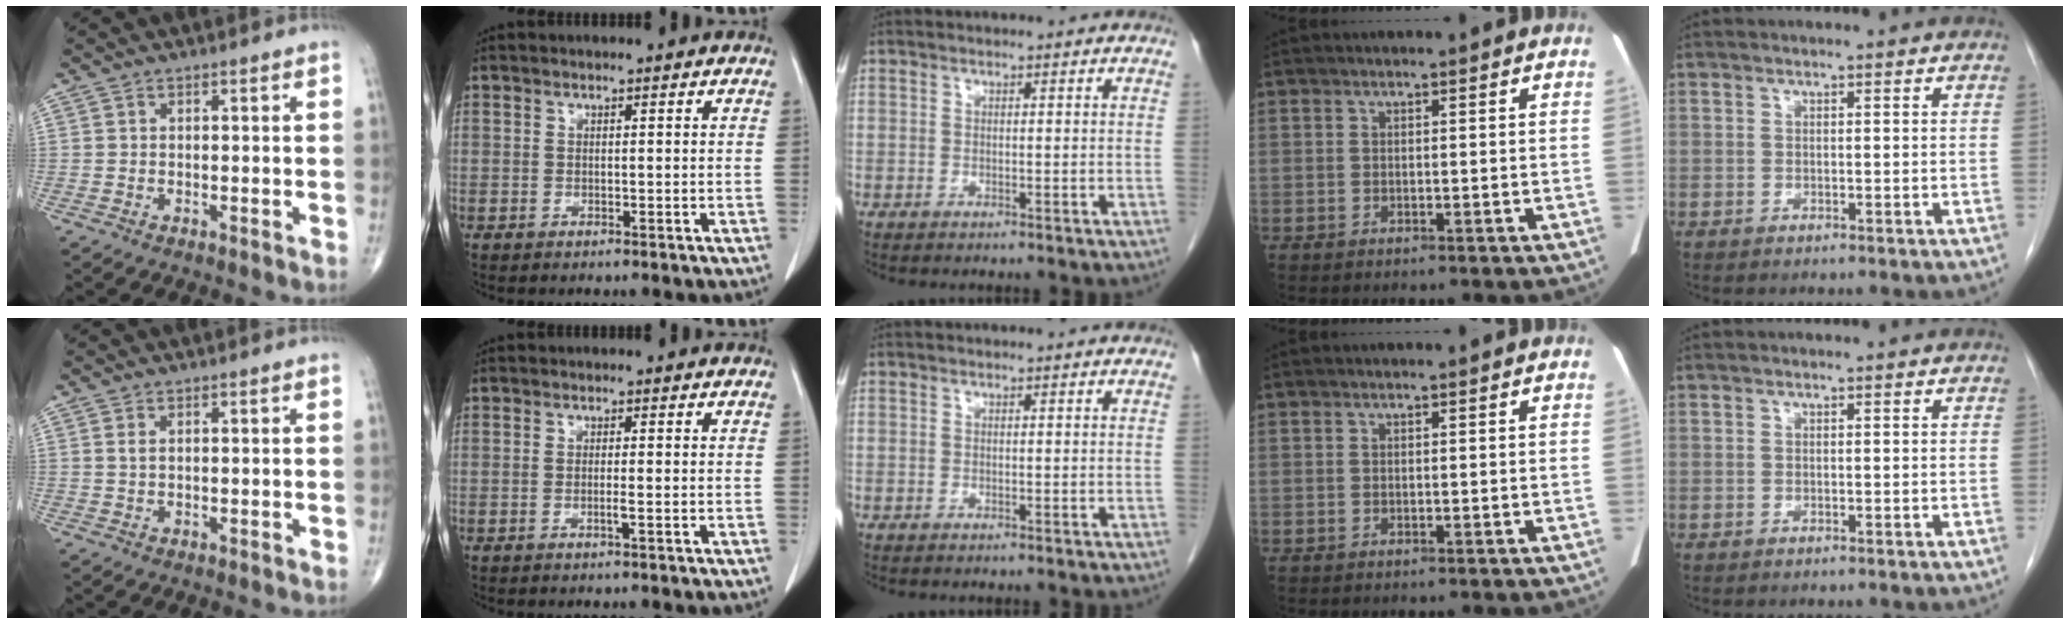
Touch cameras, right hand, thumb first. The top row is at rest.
{"thumb": {"total": 1.2, "force": [0.4, 0.6, 0.9], "torque": [-0.022, 0.006, 0.012]}, "index": {"total": 1.2, "force": [-0.4, -0.3, 1.0], "torque": [-0.021, -0.002, -0.008]}}